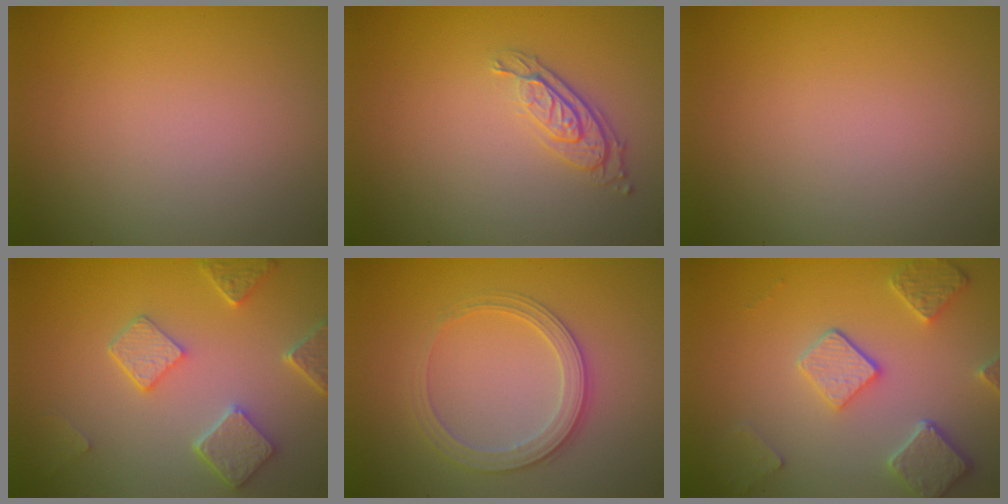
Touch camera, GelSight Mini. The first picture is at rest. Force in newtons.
{"total": 2.9, "press": 2.0, "slide": 2.0}
{"total": 0.0}
{"total": 4.8, "press": 3.8, "slide": 2.9}
{"total": 2.8, "press": 2.6, "slide": 0.9}
{"total": 5.1, "press": 4.0, "slide": 3.2}